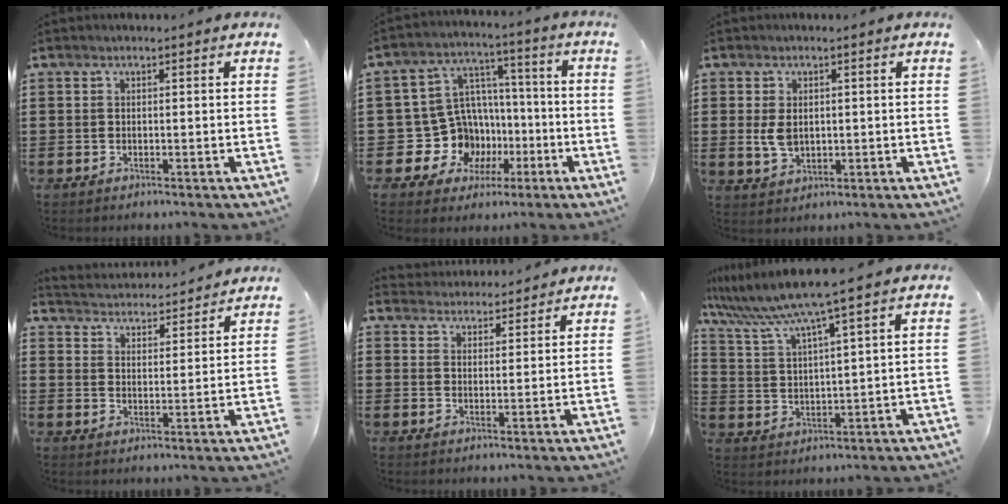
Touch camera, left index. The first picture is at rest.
{"total": 13.9, "force": [-3.5, 12.4, 5.3], "torque": [-0.136, -0.001, -0.035]}
{"total": 3.6, "force": [0.3, 2.3, 2.8], "torque": [-0.071, 0.000, 0.002]}
{"total": 3.7, "force": [3.7, -0.2, -0.4], "torque": [-0.015, -0.030, 0.060]}
{"total": 3.7, "force": [3.7, 0.4, -0.3], "torque": [-0.007, -0.016, 0.068]}
{"total": 7.9, "force": [6.5, -0.9, 4.3], "torque": [-0.107, -0.038, 0.108]}